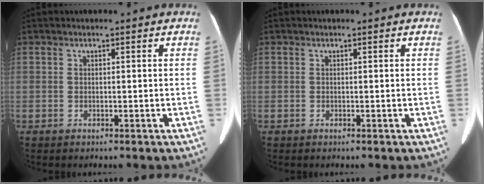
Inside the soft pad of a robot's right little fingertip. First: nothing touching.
{"total": 0.0}